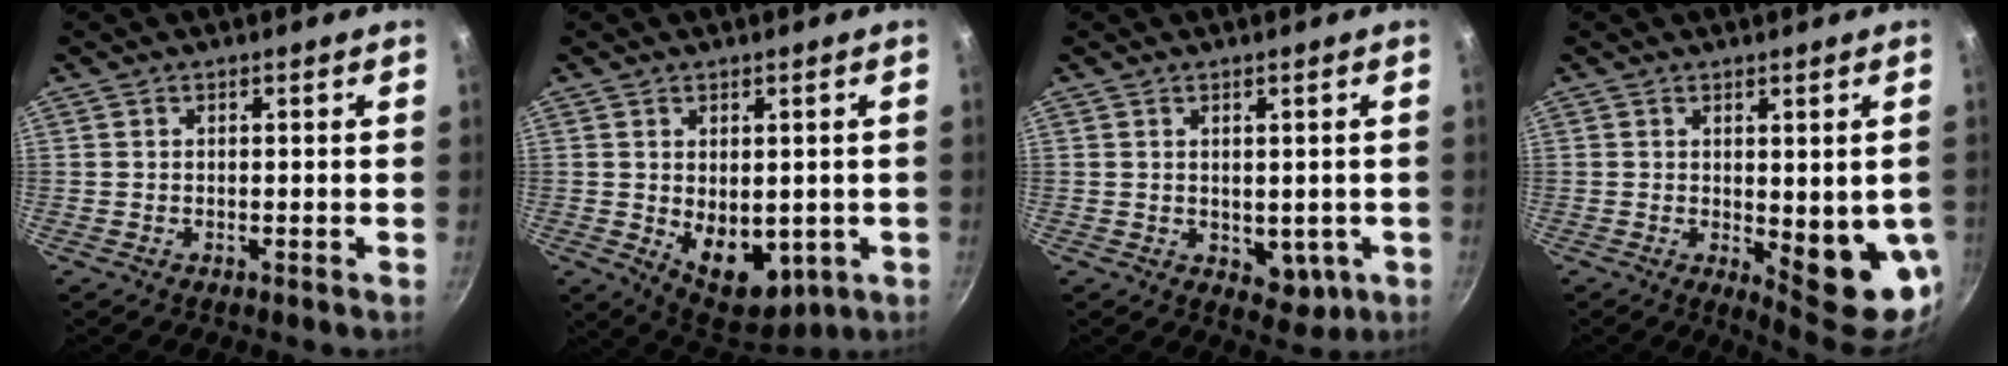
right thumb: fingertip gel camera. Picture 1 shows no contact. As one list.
[{"total": 10.7, "force": [-1.2, 6.9, 8.1], "torque": [-0.091, -0.020, 0.004]}, {"total": 5.3, "force": [-0.5, 3.6, 3.8], "torque": [-0.028, -0.007, 0.003]}, {"total": 11.5, "force": [-0.7, 4.0, 10.7], "torque": [-0.107, -0.021, 0.002]}]